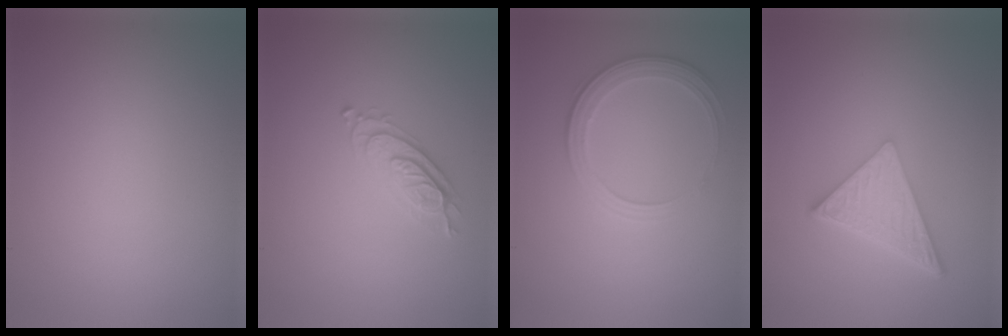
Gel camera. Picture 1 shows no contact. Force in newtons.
{"total": 2.2, "press": 2.2, "slide": 0.3}
{"total": 2.7, "press": 2.5, "slide": 1.2}
{"total": 5.5, "press": 4.1, "slide": 3.7}